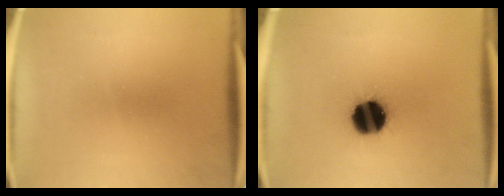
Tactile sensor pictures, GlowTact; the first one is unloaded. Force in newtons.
{"total": 14.5}